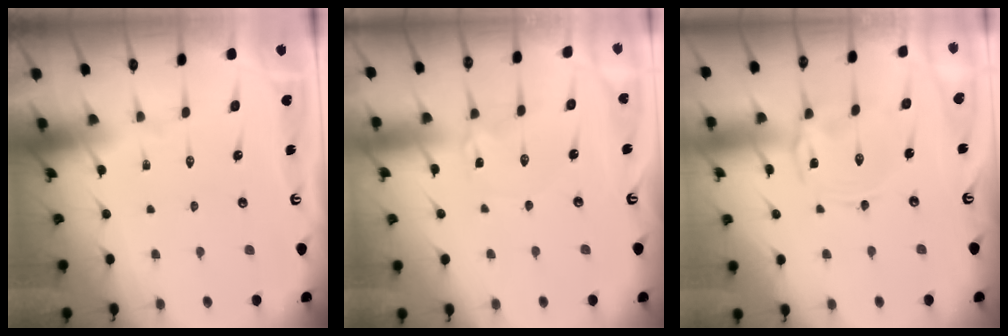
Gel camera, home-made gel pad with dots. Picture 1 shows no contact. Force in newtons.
{"total": 2.2, "press": 2.2, "slide": 0.1}
{"total": 2.0, "press": 1.9, "slide": 0.5}